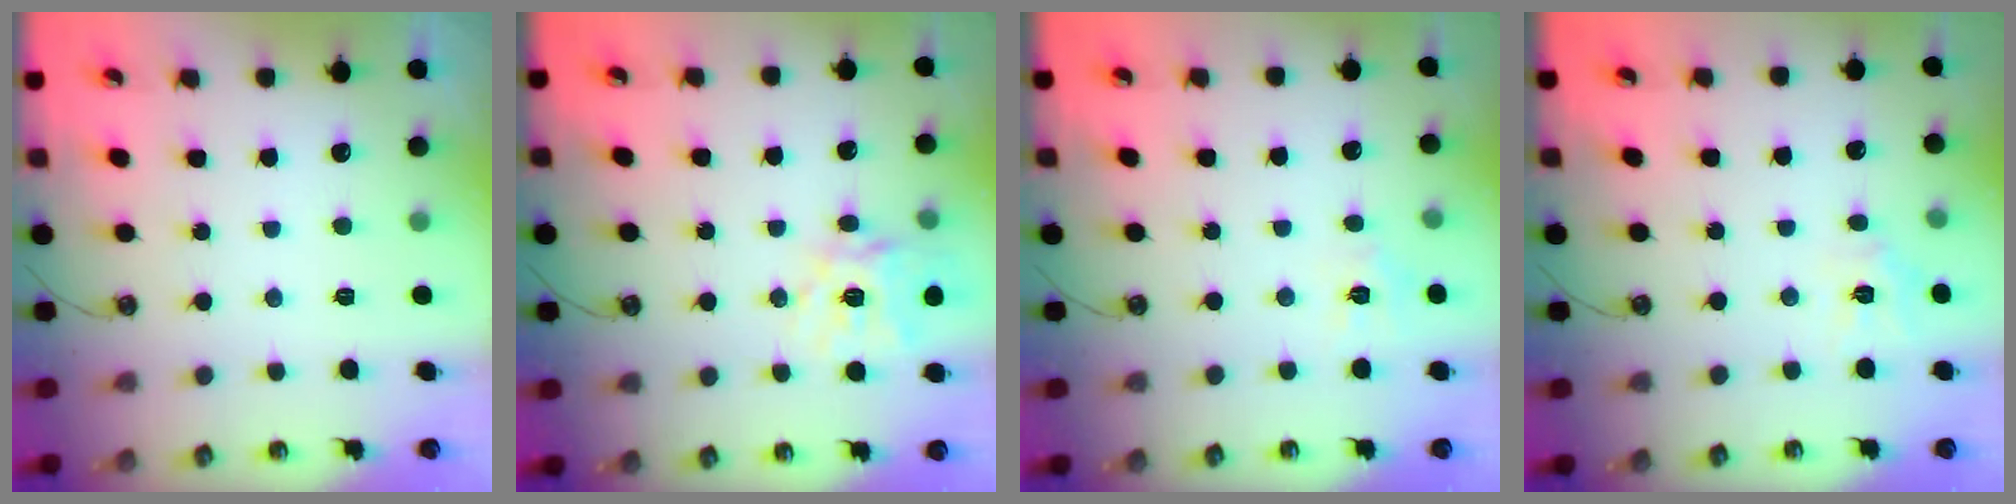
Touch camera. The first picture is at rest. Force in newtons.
{"total": 15.8, "press": 15.7, "slide": 1.9}
{"total": 6.3, "press": 6.3, "slide": 0.8}
{"total": 6.3, "press": 6.2, "slide": 0.5}